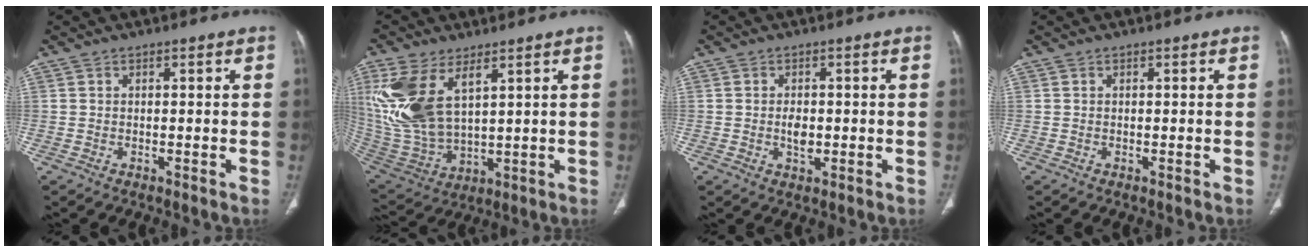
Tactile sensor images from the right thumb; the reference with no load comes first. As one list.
[{"total": 16.7, "force": [6.6, 8.6, 12.7], "torque": [-0.270, -0.020, 0.150]}, {"total": 2.8, "force": [-0.3, 1.7, 2.2], "torque": [-0.033, -0.004, -0.005]}, {"total": 0.0}]